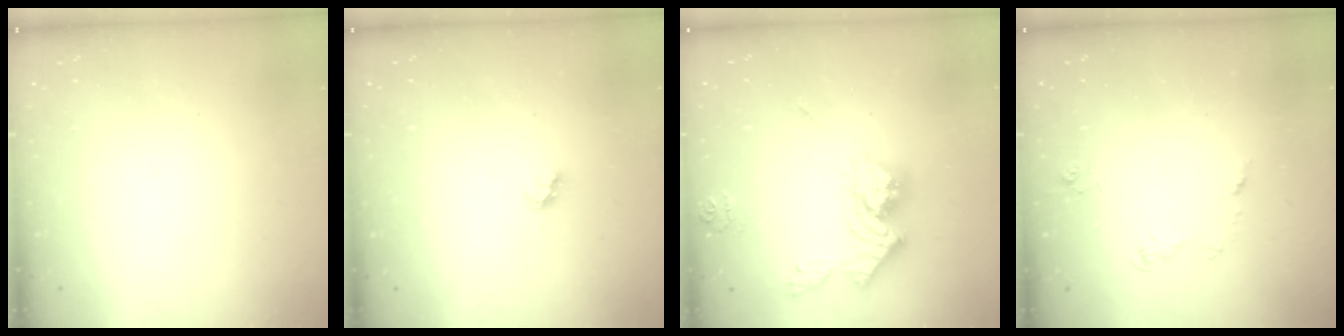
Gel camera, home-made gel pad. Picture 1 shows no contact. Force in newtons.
{"total": 2.8, "press": 2.8, "slide": 0.3}
{"total": 15.2, "press": 15.1, "slide": 1.6}
{"total": 5.7, "press": 5.7, "slide": 0.6}